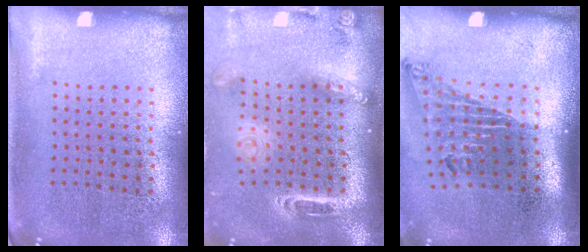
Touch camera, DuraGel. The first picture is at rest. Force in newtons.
{"total": 2.5, "press": 1.8, "slide": 1.7}
{"total": 1.7, "press": 1.1, "slide": 1.3}